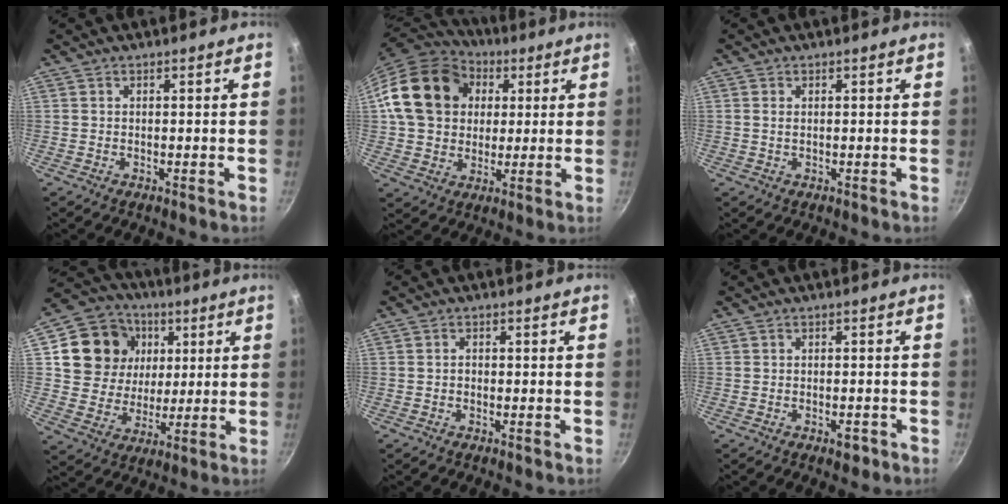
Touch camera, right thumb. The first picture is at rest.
{"total": 19.6, "force": [4.5, 15.9, 10.5], "torque": [-0.167, 0.021, 0.075]}
{"total": 1.1, "force": [0.2, 0.6, 0.9], "torque": [-0.018, 0.000, 0.002]}
{"total": 16.2, "force": [4.8, 14.0, 6.6], "torque": [-0.099, 0.002, 0.083]}
{"total": 1.0, "force": [-0.2, 0.8, 0.7], "torque": [-0.012, 0.005, -0.004]}
{"total": 2.4, "force": [-1.3, 1.3, 1.6], "torque": [-0.018, 0.012, -0.013]}